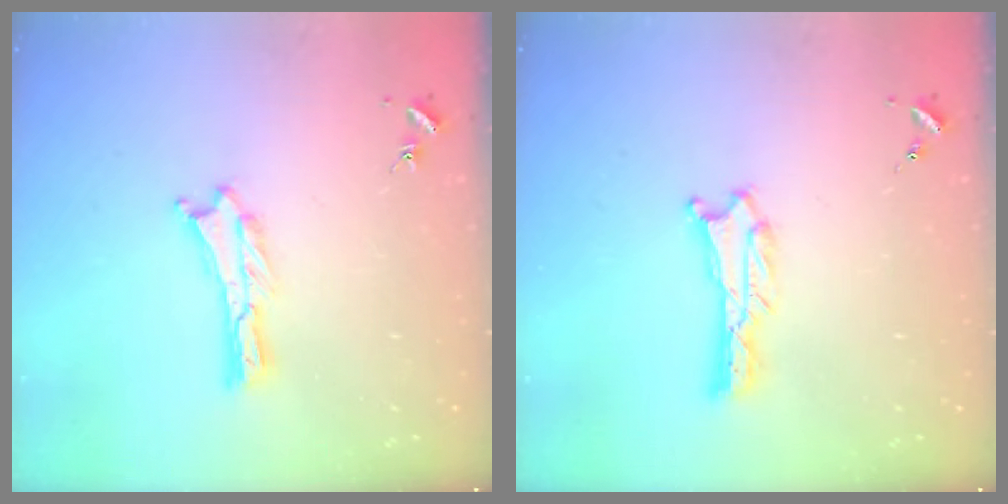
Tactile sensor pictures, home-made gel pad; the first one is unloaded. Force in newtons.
{"total": 0.7, "press": 0.7, "slide": 0.1}